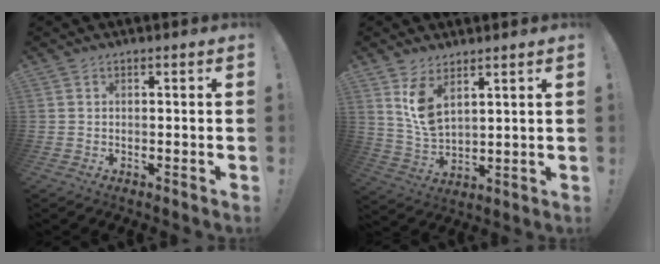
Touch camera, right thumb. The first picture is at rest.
{"total": 8.5, "force": [5.5, 4.0, 5.1], "torque": [-0.095, -0.036, 0.102]}